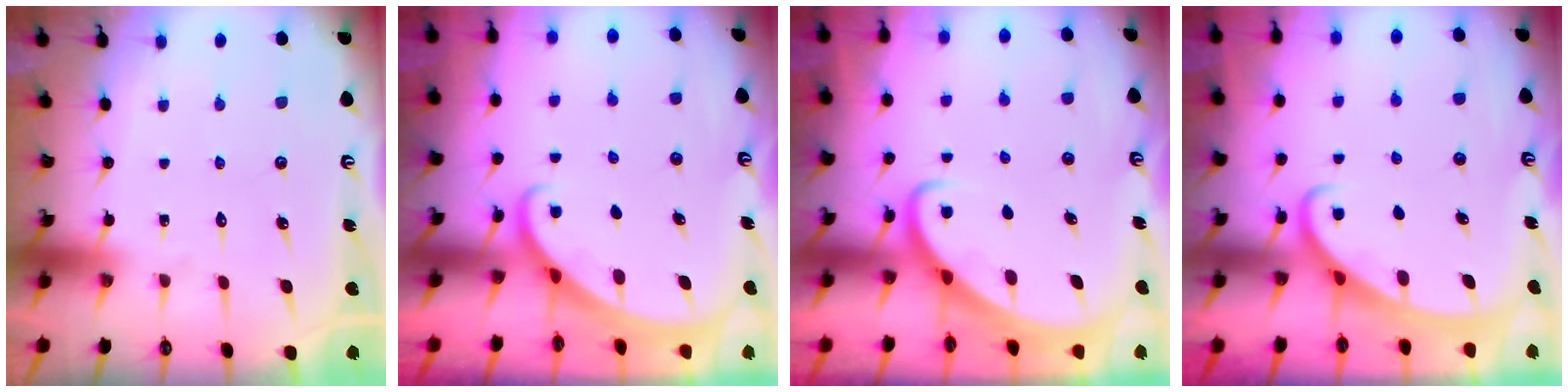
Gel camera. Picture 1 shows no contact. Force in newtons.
{"total": 1.7, "press": 1.6, "slide": 0.0}
{"total": 4.0, "press": 3.9, "slide": 0.3}
{"total": 2.4, "press": 2.4, "slide": 0.4}